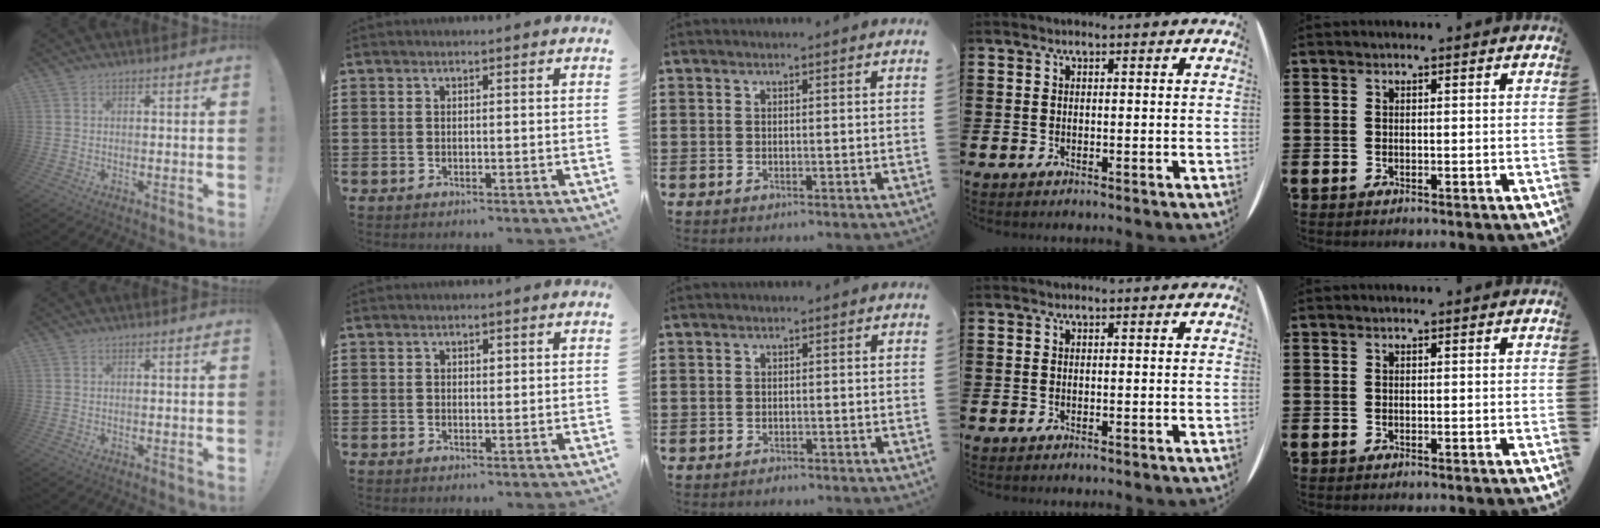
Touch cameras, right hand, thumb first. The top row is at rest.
{"index": {"total": 0.6, "force": [0.3, 0.5, 0.4], "torque": [-0.007, 0.002, 0.005]}, "middle": {"total": 0.7, "force": [-0.6, 0.2, 0.0], "torque": [0.001, 0.002, -0.015]}}